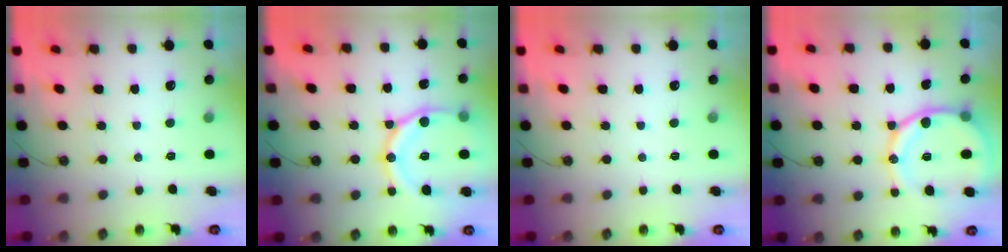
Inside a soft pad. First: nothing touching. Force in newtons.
{"total": 17.2, "press": 17.1, "slide": 1.9}
{"total": 0.0}
{"total": 16.4, "press": 16.4, "slide": 1.5}